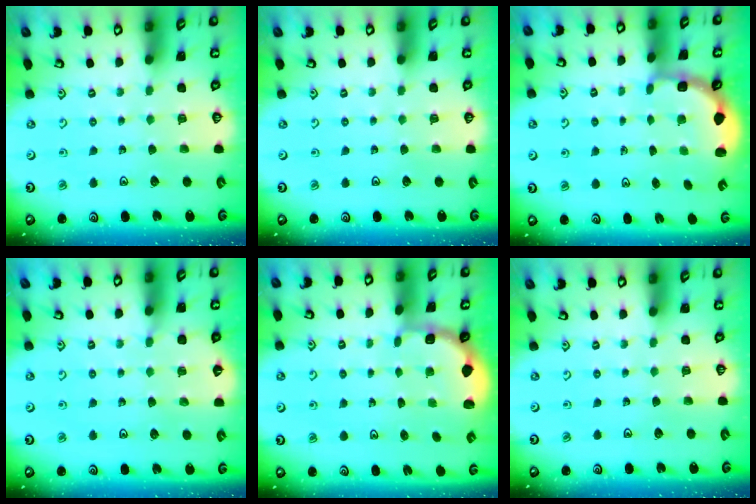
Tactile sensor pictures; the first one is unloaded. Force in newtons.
{"total": 0.0}
{"total": 2.9, "press": 2.5, "slide": 1.4}
{"total": 3.7, "press": 3.7, "slide": 0.5}
{"total": 1.9, "press": 1.8, "slide": 0.7}
{"total": 0.0}